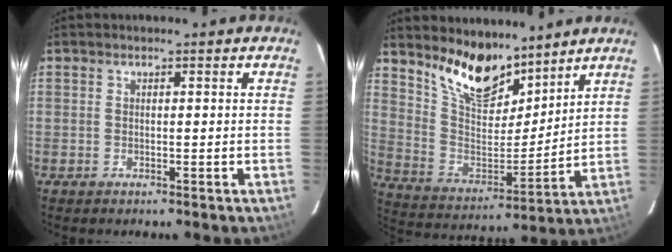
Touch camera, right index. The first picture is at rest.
{"total": 14.3, "force": [11.1, 5.8, 6.7], "torque": [-0.135, 0.000, 0.214]}